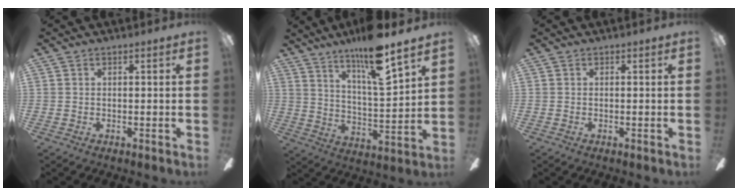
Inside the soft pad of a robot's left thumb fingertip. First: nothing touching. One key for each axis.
{"total": 14.8, "fx": 11.5, "fy": 1.9, "fz": 9.1, "tx": -0.169, "ty": -0.066, "tz": 0.189}
{"total": 0.0}